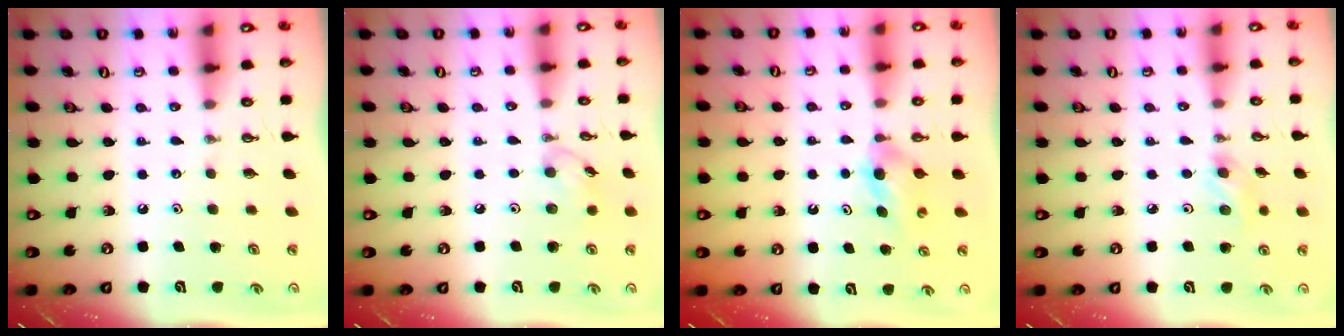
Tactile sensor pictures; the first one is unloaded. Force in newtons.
{"total": 6.6, "press": 6.6, "slide": 0.8}
{"total": 3.6, "press": 3.5, "slide": 1.0}
{"total": 4.9, "press": 4.8, "slide": 0.7}